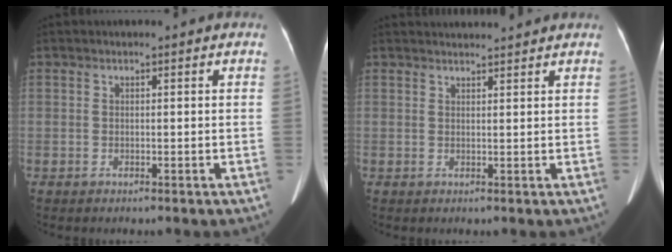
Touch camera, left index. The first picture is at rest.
{"total": 5.5, "force": [5.4, 0.1, 1.1], "torque": [-0.016, 0.030, 0.068]}